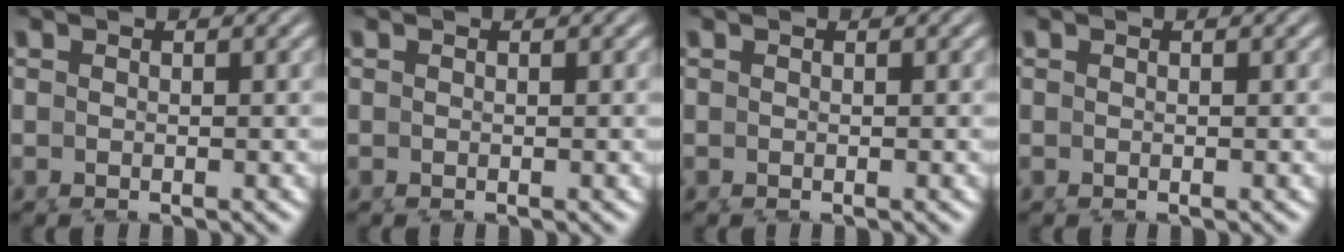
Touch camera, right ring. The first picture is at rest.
{"total": 0.0}
{"total": 0.0}
{"total": 0.0}